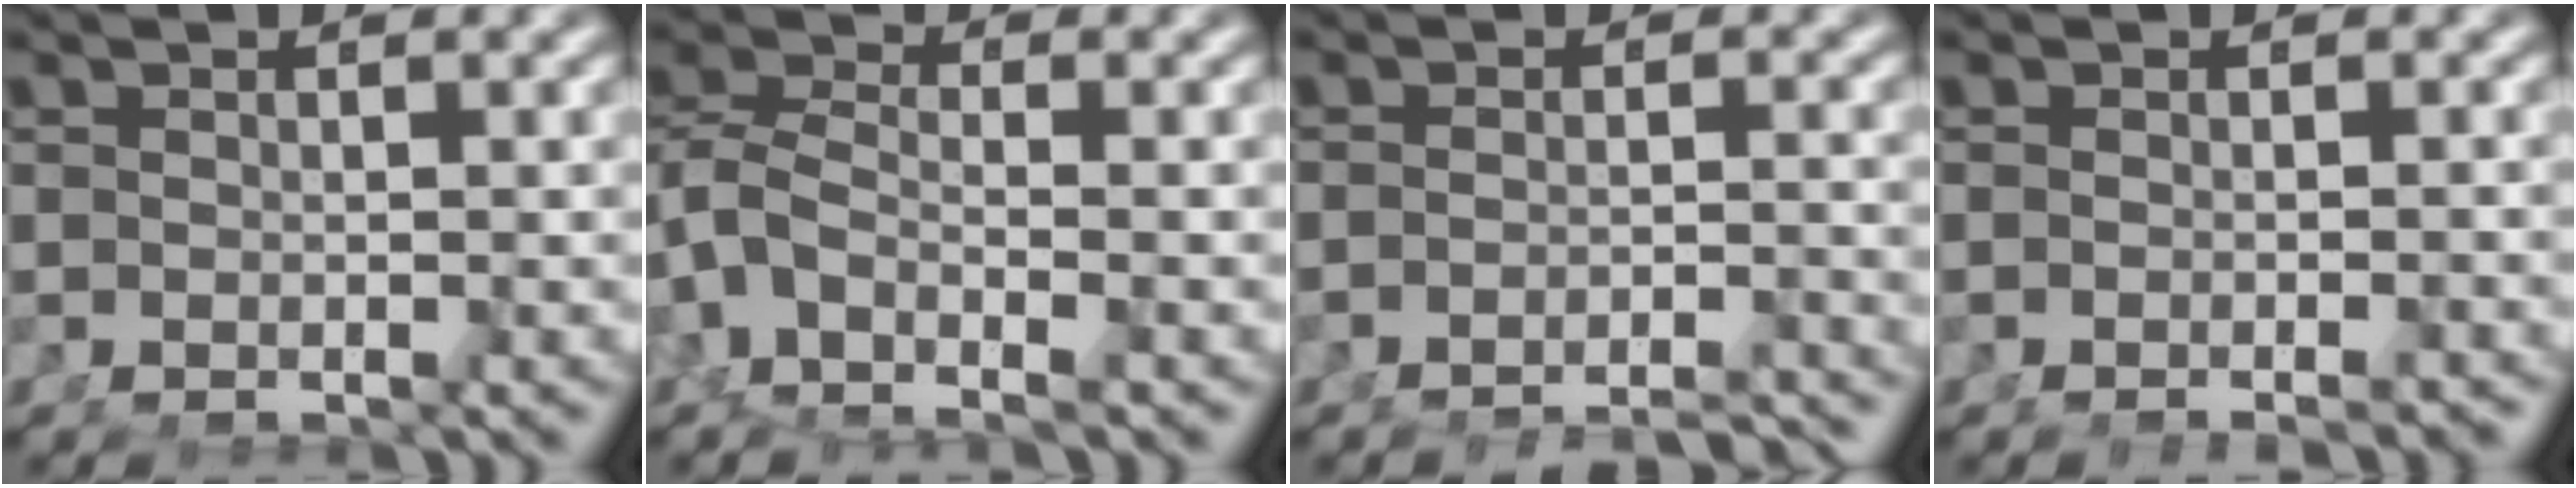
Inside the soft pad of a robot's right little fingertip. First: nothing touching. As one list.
[{"total": 7.4, "force": [-2.1, 5.9, 3.8], "torque": [-0.113, -0.026, -0.037]}, {"total": 7.4, "force": [-7.2, 0.8, 1.4], "torque": [-0.004, -0.013, -0.111]}, {"total": 2.3, "force": [-2.2, 0.3, 0.7], "torque": [-0.009, -0.003, -0.031]}]